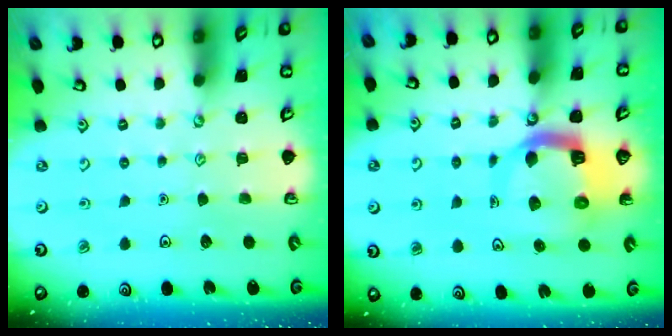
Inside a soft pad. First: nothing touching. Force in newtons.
{"total": 9.5, "press": 9.4, "slide": 1.2}